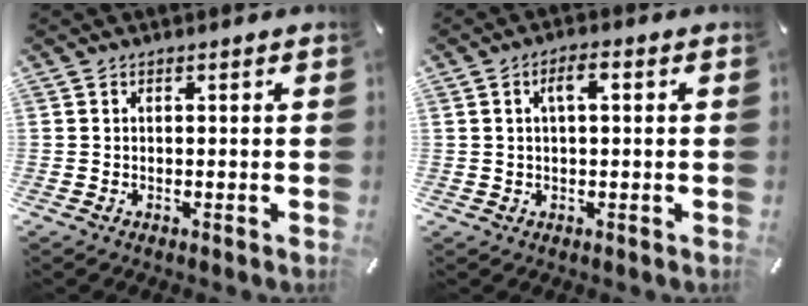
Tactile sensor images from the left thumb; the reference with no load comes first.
{"total": 4.0, "force": [1.0, 1.6, 3.6], "torque": [-0.072, 0.010, 0.014]}